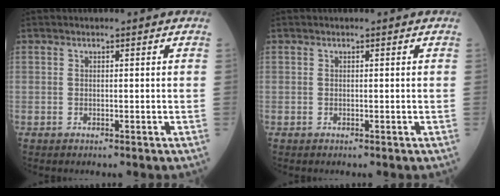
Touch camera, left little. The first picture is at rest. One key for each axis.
{"total": 0.0}